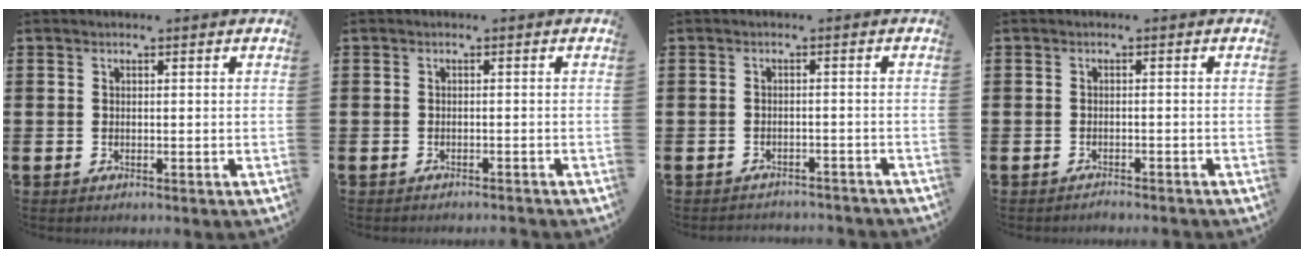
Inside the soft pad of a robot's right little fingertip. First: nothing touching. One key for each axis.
{"total": 0.7, "fx": -0.7, "fy": -0.1, "fz": 0.0, "tx": -0.002, "ty": -0.002, "tz": -0.015}
{"total": 1.6, "fx": -1.5, "fy": 0.0, "fz": -0.1, "tx": -0.003, "ty": 0.003, "tz": -0.034}
{"total": 0.9, "fx": -0.9, "fy": -0.1, "fz": 0.0, "tx": -0.001, "ty": 0.000, "tz": -0.019}